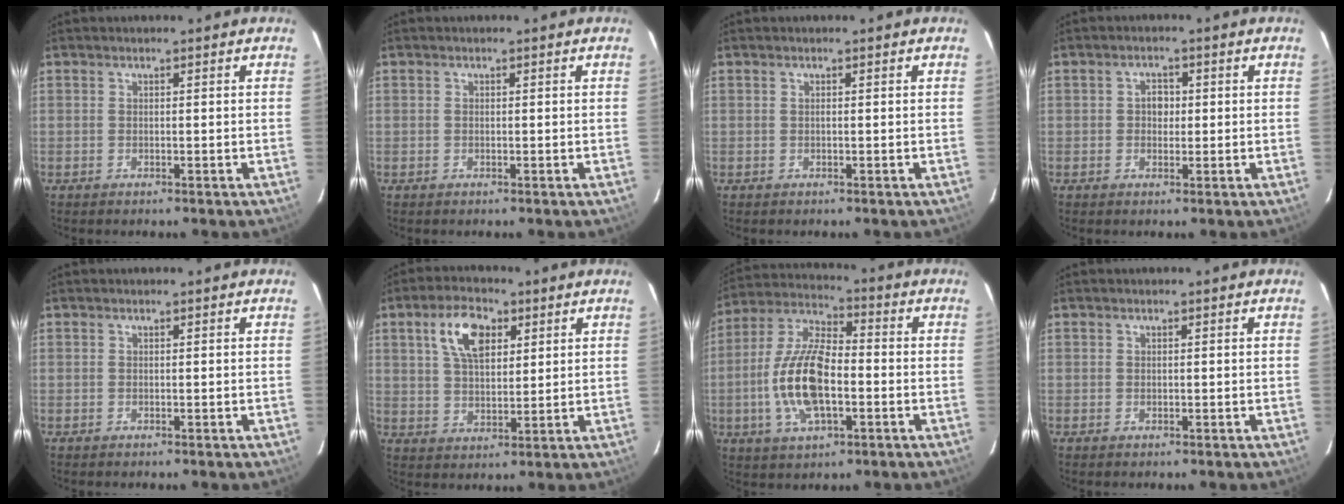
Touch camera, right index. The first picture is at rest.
{"total": 0.0}
{"total": 0.0}
{"total": 2.4, "force": [0.1, 2.1, 1.2], "torque": [-0.018, 0.009, 0.000]}
{"total": 0.0}
{"total": 9.3, "force": [4.0, 4.8, 6.9], "torque": [-0.126, 0.022, 0.075]}
{"total": 14.9, "force": [-3.2, 6.4, 13.1], "torque": [-0.276, 0.003, -0.061]}
{"total": 0.0}